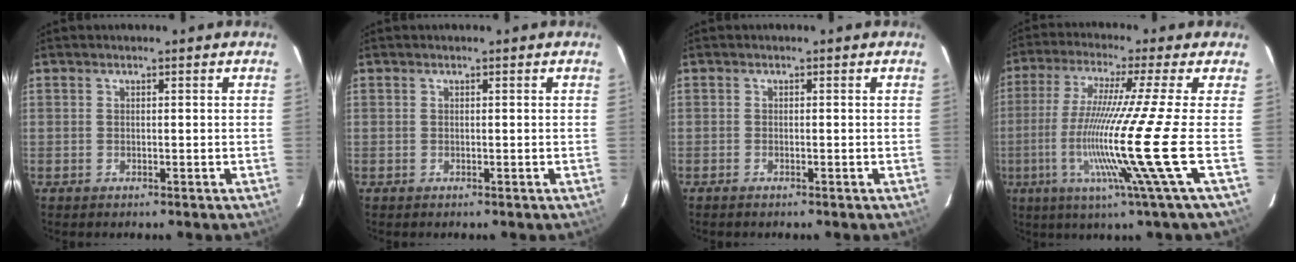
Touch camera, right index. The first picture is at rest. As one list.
[{"total": 0.0}, {"total": 0.6, "force": [-0.6, 0.2, 0.3], "torque": [-0.006, -0.001, -0.012]}, {"total": 15.7, "force": [-4.4, -4.1, 14.5], "torque": [-0.258, -0.036, -0.081]}]